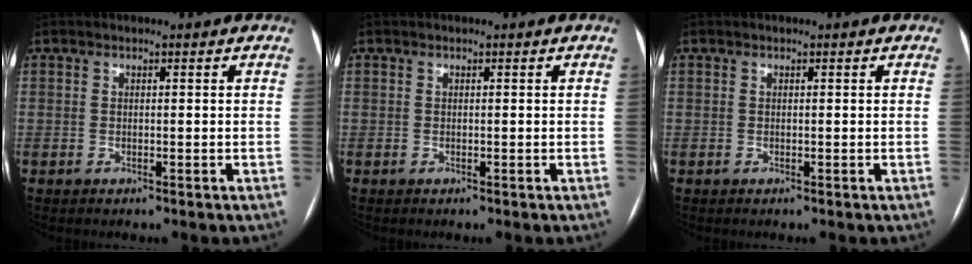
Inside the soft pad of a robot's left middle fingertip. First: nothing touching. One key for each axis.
{"total": 0.0}
{"total": 0.0}